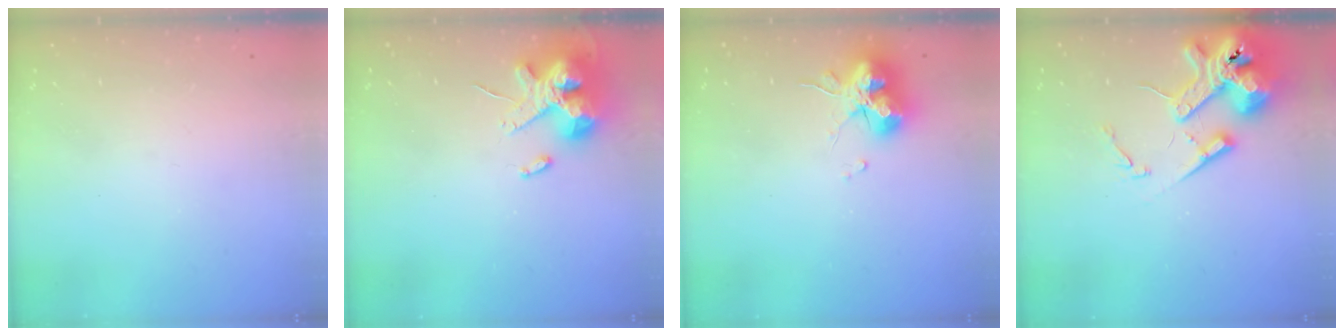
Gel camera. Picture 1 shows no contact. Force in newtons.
{"total": 14.8, "press": 14.6, "slide": 2.2}
{"total": 14.7, "press": 14.7, "slide": 0.6}
{"total": 14.7, "press": 14.6, "slide": 2.1}